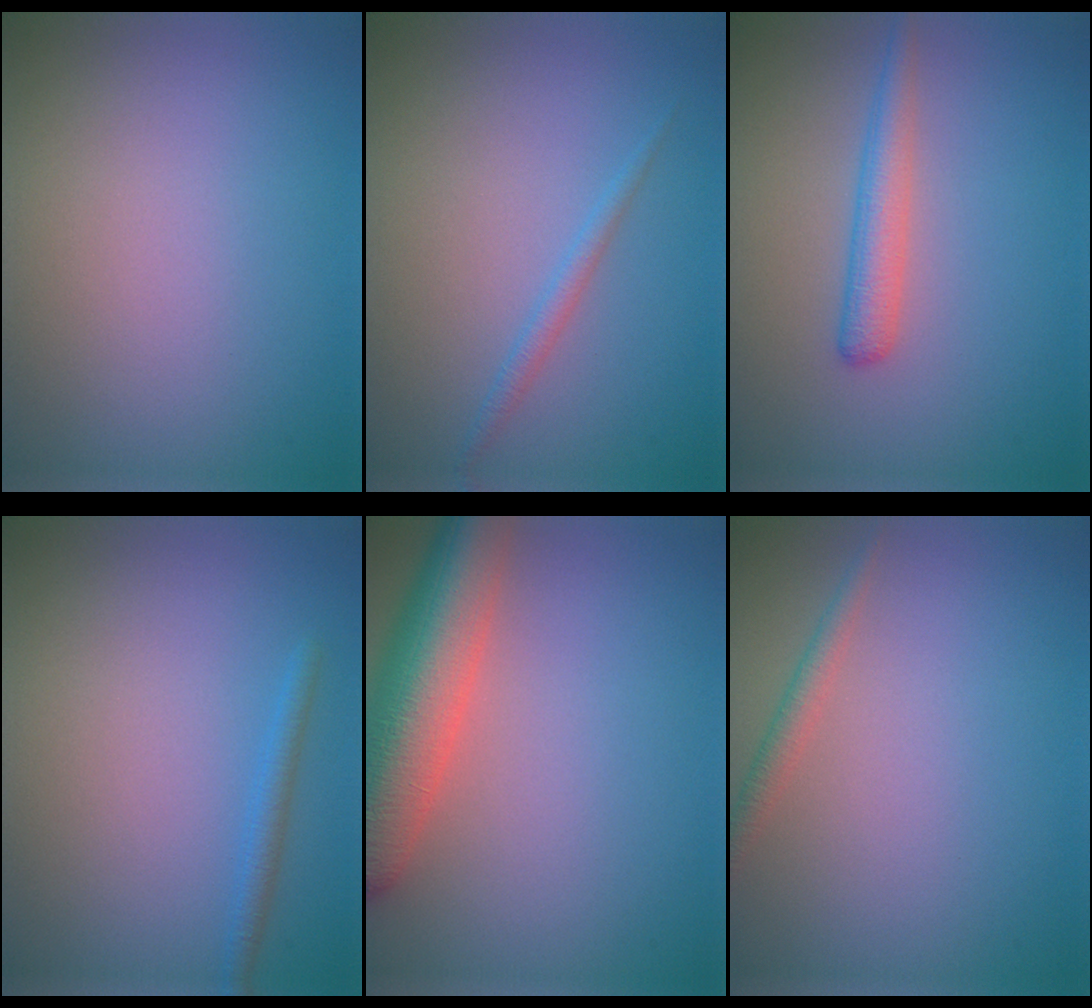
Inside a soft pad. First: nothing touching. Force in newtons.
{"total": 1.2, "press": 1.2, "slide": 0.1}
{"total": 2.5, "press": 2.5, "slide": 0.1}
{"total": 1.5, "press": 1.4, "slide": 0.1}
{"total": 8.3, "press": 8.2, "slide": 0.7}
{"total": 1.5, "press": 1.5, "slide": 0.0}